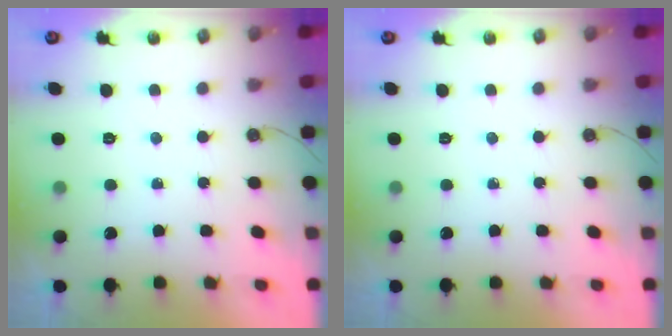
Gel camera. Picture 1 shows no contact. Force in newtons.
{"total": 0.0}